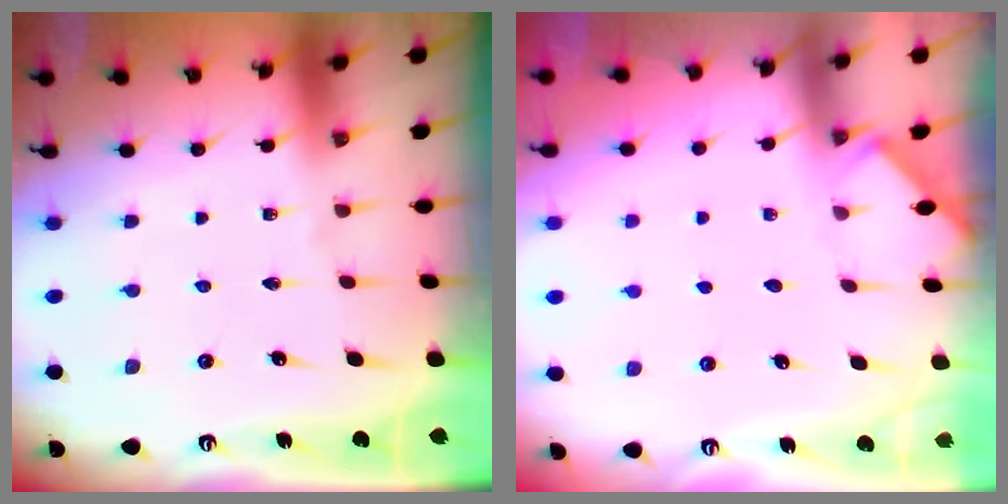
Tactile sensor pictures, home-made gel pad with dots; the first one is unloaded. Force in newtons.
{"total": 3.1, "press": 3.0, "slide": 0.3}